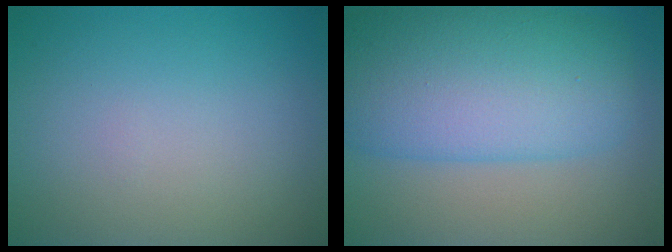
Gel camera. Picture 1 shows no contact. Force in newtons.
{"total": 11.7, "press": 11.7, "slide": 0.2}